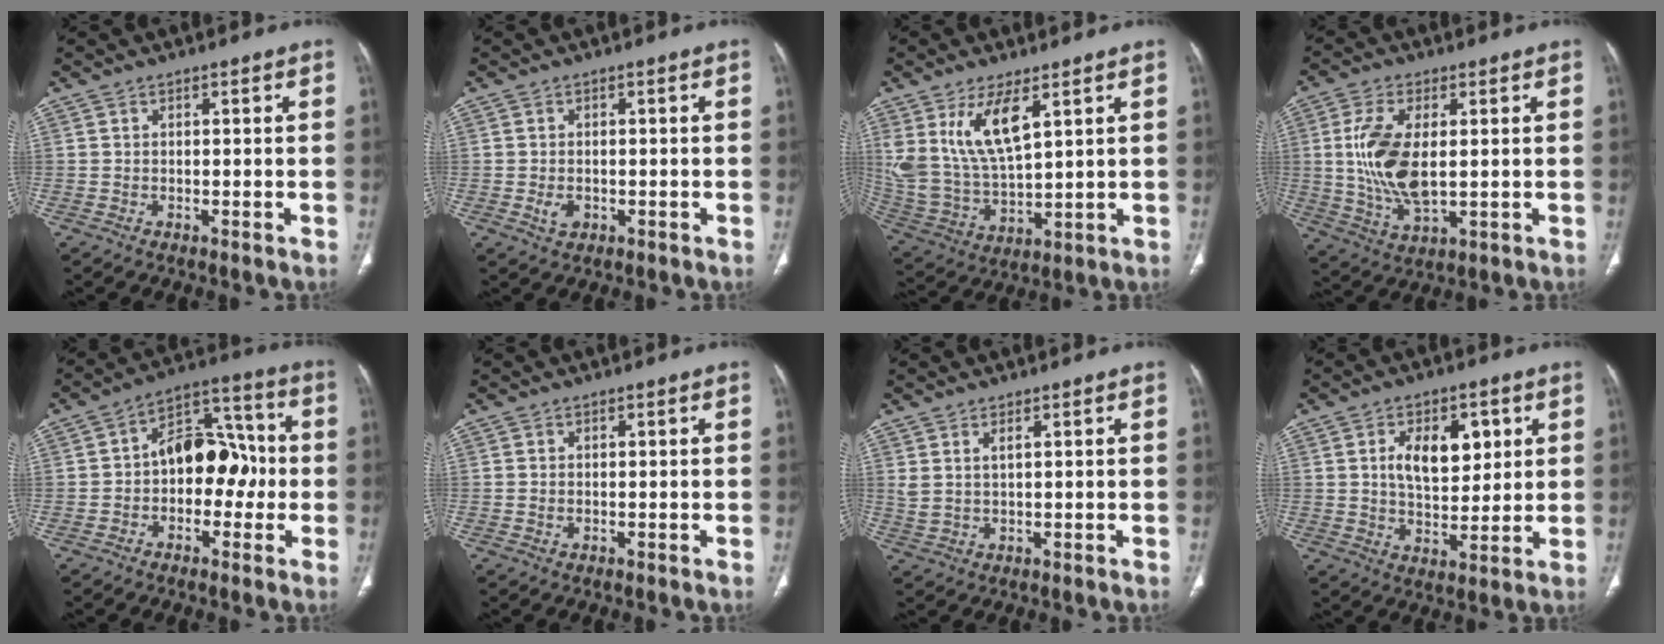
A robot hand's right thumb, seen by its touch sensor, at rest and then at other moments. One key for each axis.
{"total": 2.3, "fx": -0.6, "fy": 1.7, "fz": 1.4, "tx": -0.024, "ty": 0.000, "tz": -0.006}
{"total": 13.6, "fx": 6.3, "fy": 5.6, "fz": 10.7, "tx": -0.215, "ty": -0.031, "tz": 0.141}
{"total": 12.5, "fx": 1.1, "fy": 6.0, "fz": 10.9, "tx": -0.224, "ty": -0.014, "tz": 0.029}
{"total": 12.5, "fx": -1.2, "fy": 8.4, "fz": 9.1, "tx": -0.091, "ty": 0.044, "tz": -0.030}
{"total": 0.6, "fx": 0.0, "fy": 0.5, "fz": 0.4, "tx": -0.011, "ty": 0.003, "tz": 0.002}
{"total": 2.9, "fx": 1.4, "fy": 1.0, "fz": 2.4, "tx": -0.059, "ty": -0.003, "tz": 0.037}
{"total": 10.8, "fx": 3.3, "fy": 6.2, "fz": 8.2, "tx": -0.097, "ty": -0.015, "tz": 0.059}